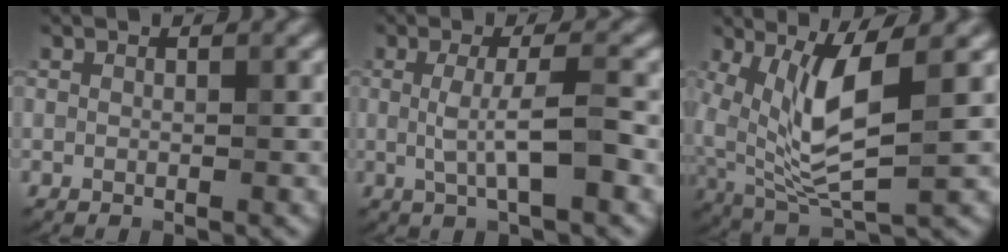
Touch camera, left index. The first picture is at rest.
{"total": 3.5, "force": [-0.1, 0.6, 3.5], "torque": [-0.067, -0.004, -0.003]}
{"total": 6.5, "force": [1.3, 2.0, 6.0], "torque": [-0.129, -0.015, 0.033]}